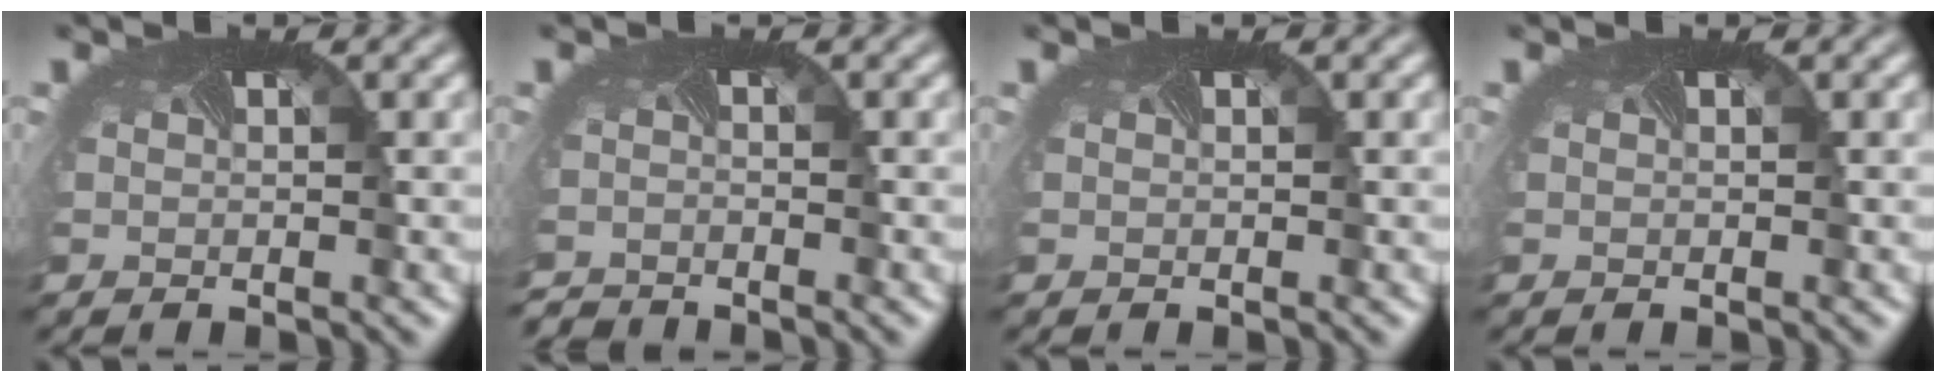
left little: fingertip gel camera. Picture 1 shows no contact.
{"total": 2.3, "force": [-2.2, -0.3, -0.6], "torque": [-0.001, -0.018, -0.046]}
{"total": 0.0}
{"total": 0.0}